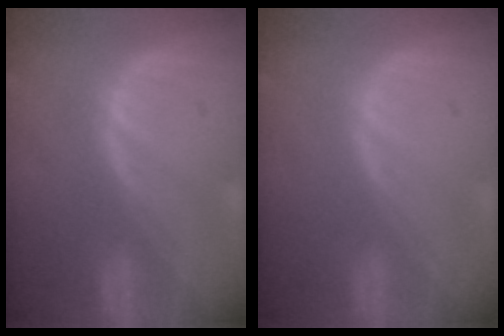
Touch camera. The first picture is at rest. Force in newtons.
{"total": 0.0}